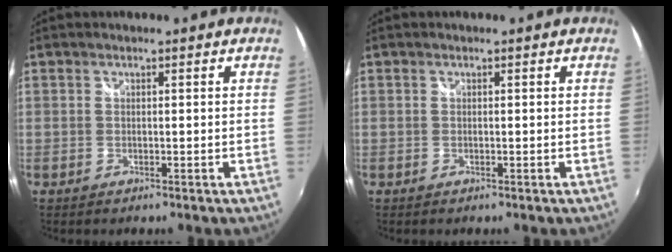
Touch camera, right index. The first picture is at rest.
{"total": 0.0}